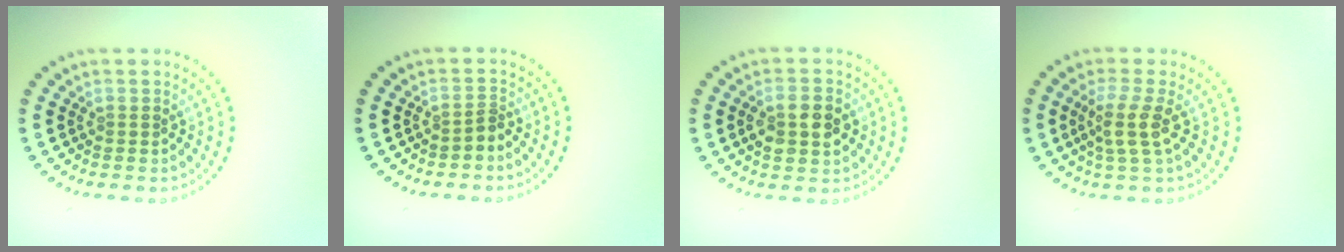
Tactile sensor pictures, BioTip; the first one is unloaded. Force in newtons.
{"total": 1.0, "press": 0.6, "slide": 0.8}
{"total": 3.5, "press": 3.5, "slide": 0.2}
{"total": 2.9, "press": 2.3, "slide": 1.8}